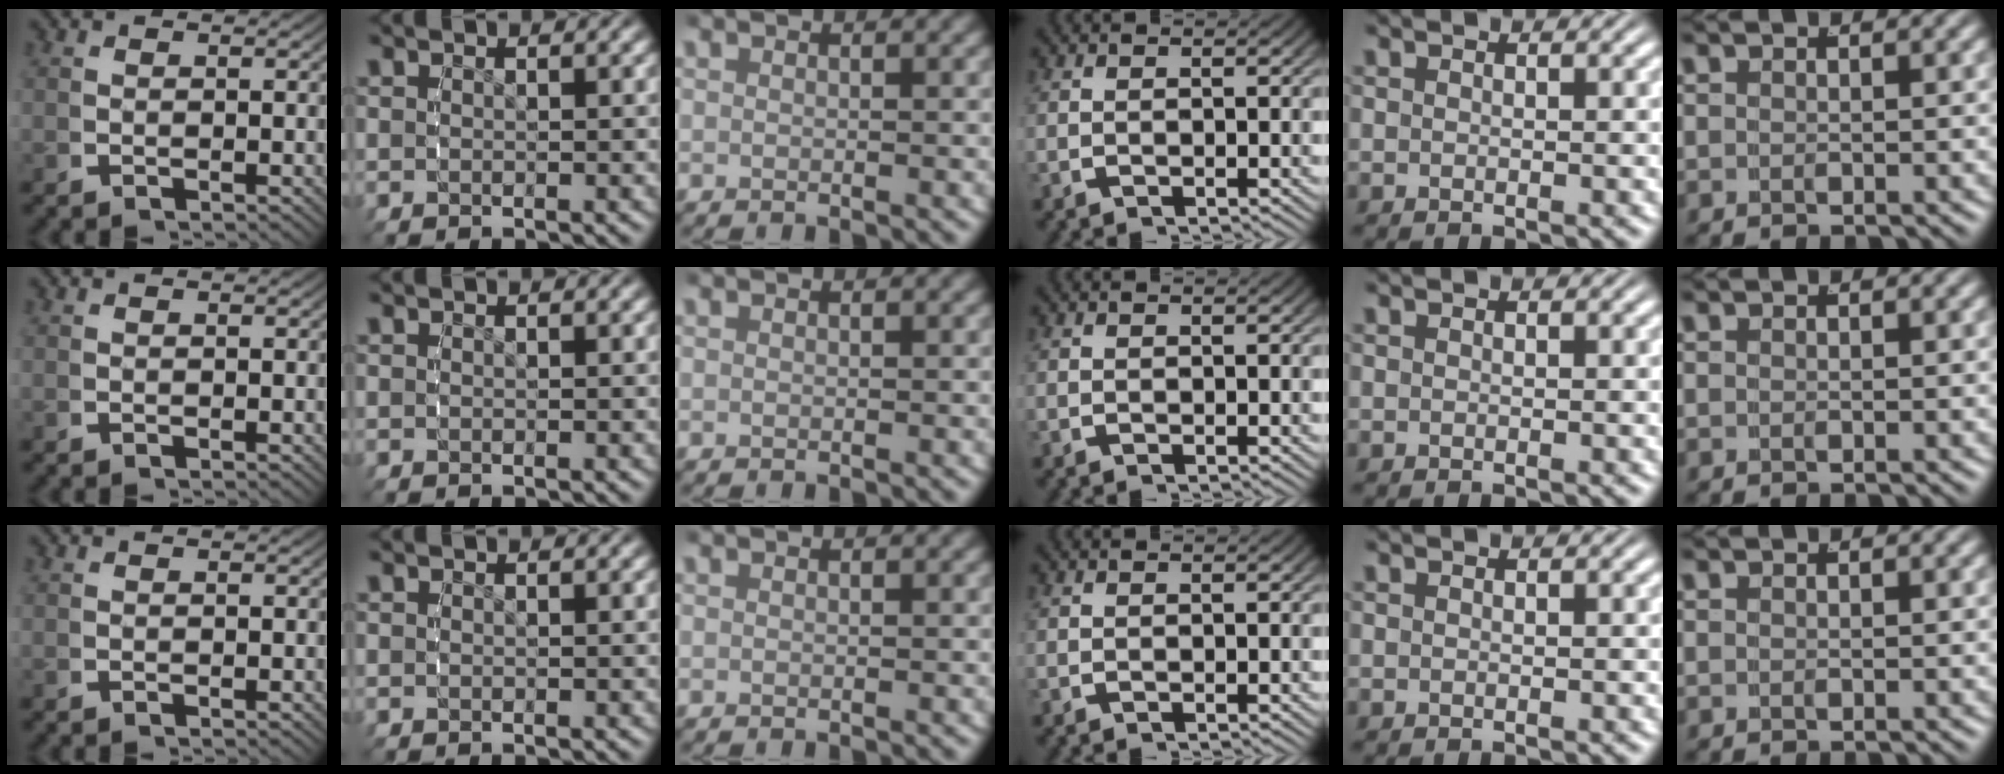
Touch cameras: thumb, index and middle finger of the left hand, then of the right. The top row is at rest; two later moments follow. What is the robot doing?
{"motion": "reach", "object": "jewelry box"}